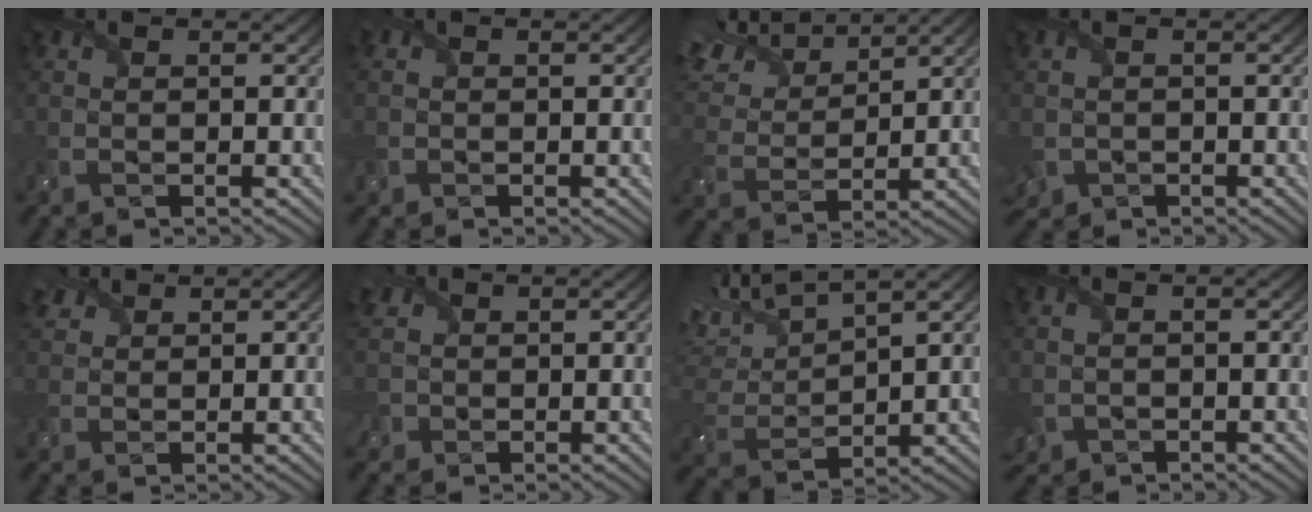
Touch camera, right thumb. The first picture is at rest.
{"total": 1.4, "force": [-0.2, 1.4, 0.1], "torque": [-0.002, -0.004, -0.007]}
{"total": 11.5, "force": [8.7, 4.0, 6.3], "torque": [-0.185, 0.035, 0.152]}
{"total": 2.5, "force": [-1.2, 2.0, 0.7], "torque": [-0.028, -0.017, -0.027]}
{"total": 3.1, "force": [2.4, 1.8, 0.9], "torque": [-0.029, 0.010, 0.048]}
{"total": 2.9, "force": [0.8, 2.7, 0.7], "torque": [-0.037, 0.003, 0.010]}
{"total": 11.6, "force": [8.4, 3.0, 7.5], "torque": [-0.197, 0.028, 0.150]}
{"total": 1.8, "force": [-0.7, 1.5, 0.8], "torque": [-0.031, -0.013, -0.016]}